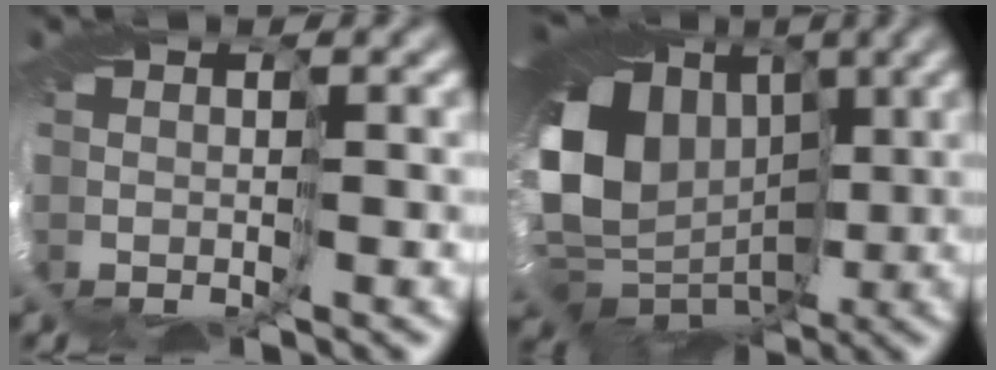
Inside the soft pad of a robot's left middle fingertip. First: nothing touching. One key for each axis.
{"total": 12.5, "fx": 1.4, "fy": 10.4, "fz": 6.8, "tx": -0.135, "ty": 0.008, "tz": 0.034}